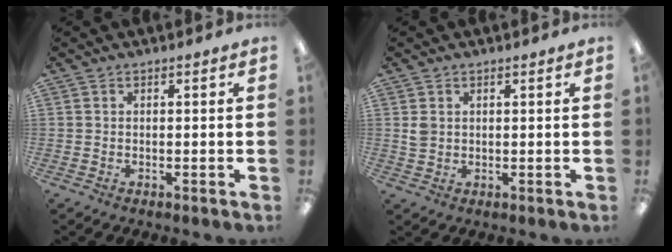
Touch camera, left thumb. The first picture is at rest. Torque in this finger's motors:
{"motor_torque": [0.26, 0.44, 0.06, 0.10, 0.00]}